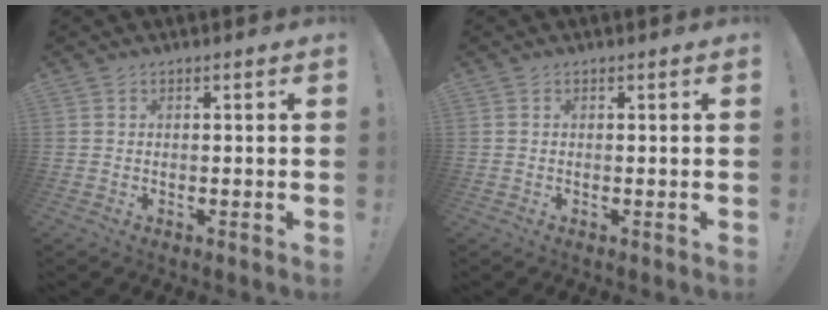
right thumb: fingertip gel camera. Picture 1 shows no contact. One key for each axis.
{"total": 0.0}